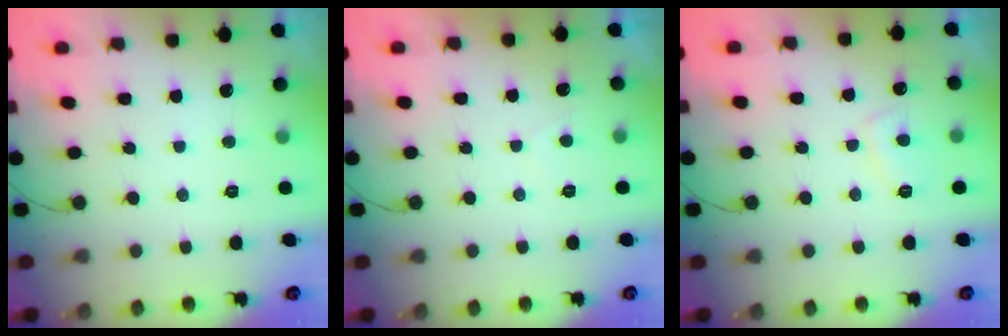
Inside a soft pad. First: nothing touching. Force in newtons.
{"total": 0.7, "press": 0.3, "slide": 0.6}
{"total": 3.5, "press": 3.4, "slide": 0.8}